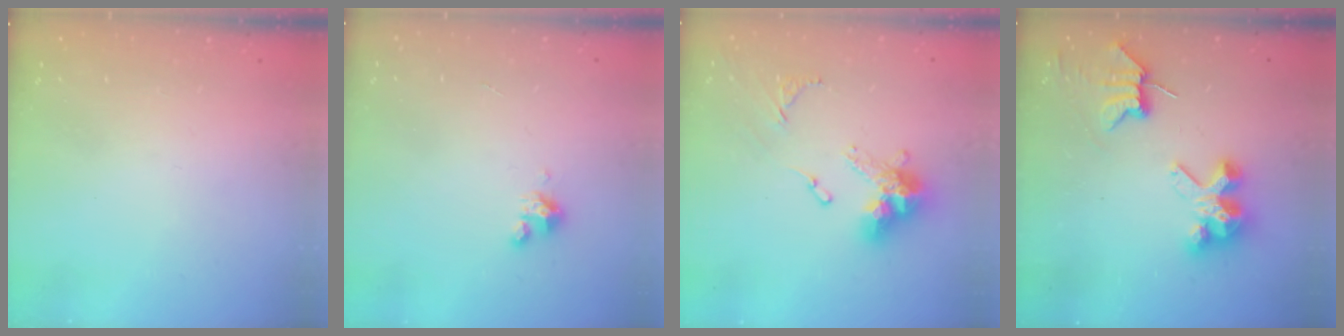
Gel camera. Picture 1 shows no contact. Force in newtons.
{"total": 2.8, "press": 2.8, "slide": 0.2}
{"total": 13.8, "press": 13.7, "slide": 1.4}
{"total": 6.6, "press": 6.6, "slide": 0.7}